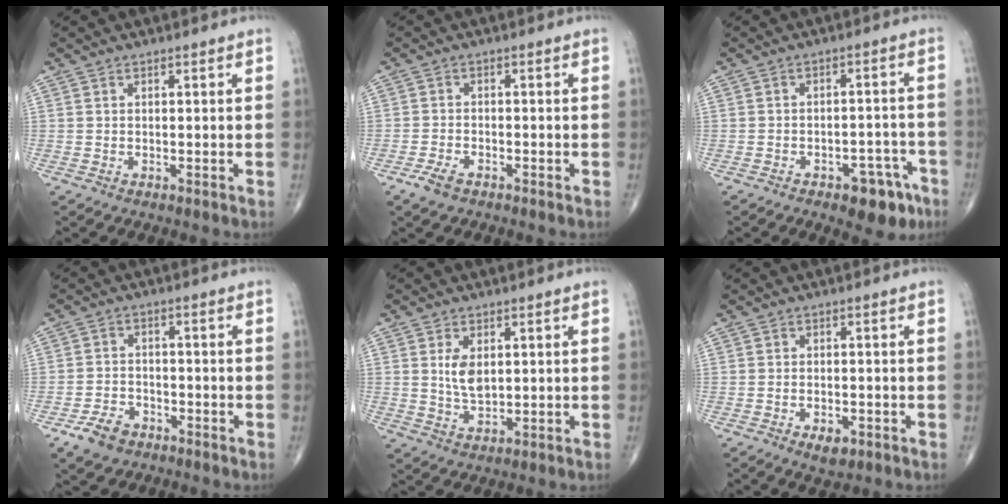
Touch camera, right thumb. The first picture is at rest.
{"total": 3.2, "force": [-2.1, 1.6, 1.8], "torque": [-0.042, 0.005, -0.039]}
{"total": 8.2, "force": [-4.8, 4.1, 5.1], "torque": [-0.042, 0.039, -0.059]}
{"total": 5.5, "force": [-3.5, 3.5, 2.4], "torque": [-0.037, 0.016, -0.061]}
{"total": 4.9, "force": [1.2, 2.7, 4.0], "torque": [-0.068, -0.014, 0.027]}
{"total": 3.5, "force": [-1.7, 1.8, 2.5], "torque": [-0.034, 0.002, -0.022]}